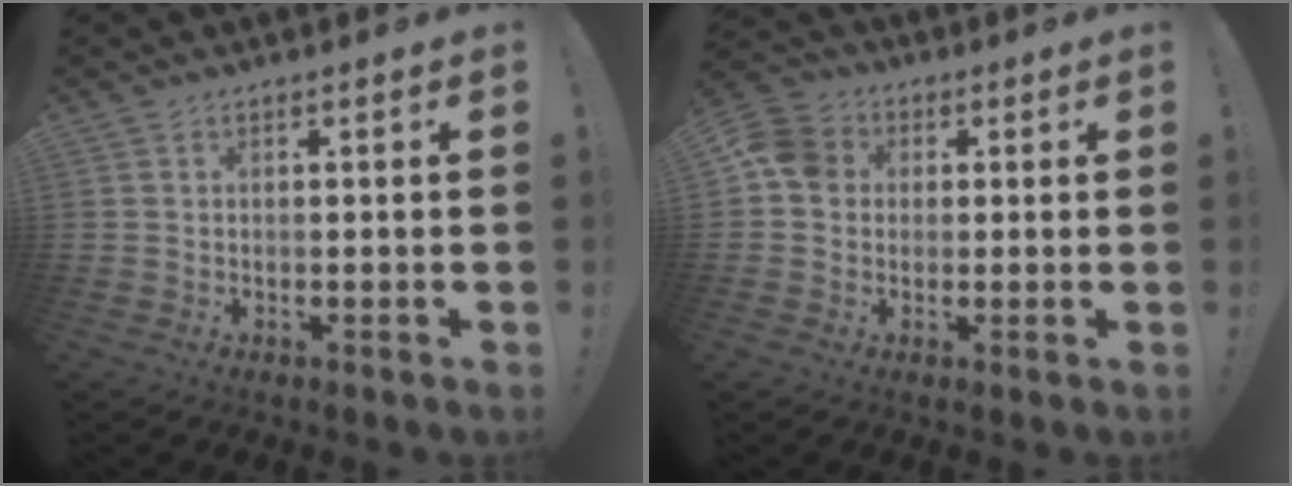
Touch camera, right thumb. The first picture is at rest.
{"total": 8.0, "force": [0.8, 7.1, 3.8], "torque": [-0.060, 0.014, 0.020]}